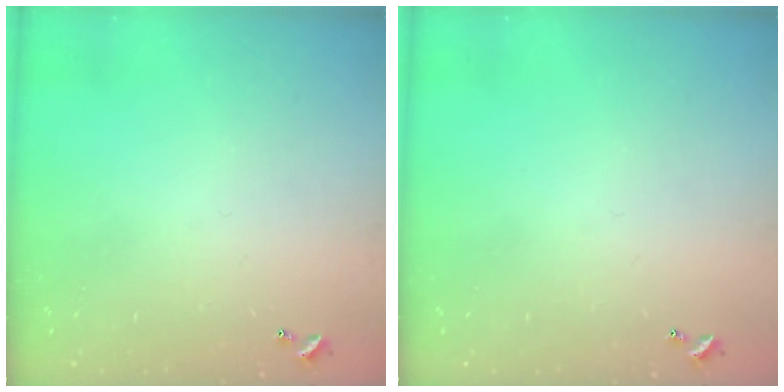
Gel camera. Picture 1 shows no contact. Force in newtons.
{"total": 0.0}